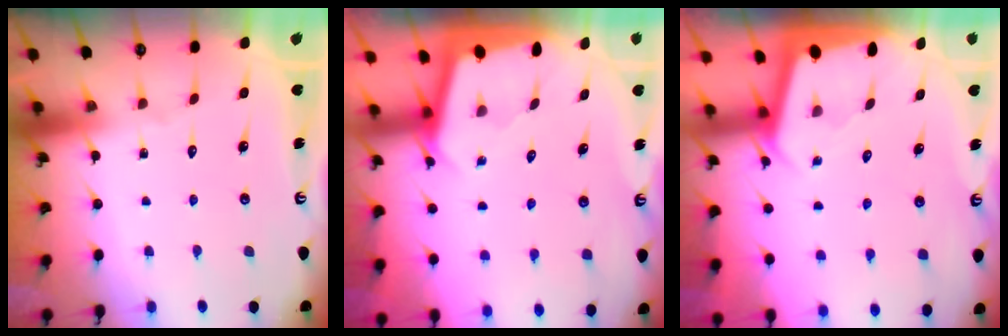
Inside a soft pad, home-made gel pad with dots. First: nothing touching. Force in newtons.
{"total": 1.8, "press": 1.8, "slide": 0.1}
{"total": 1.9, "press": 1.9, "slide": 0.0}